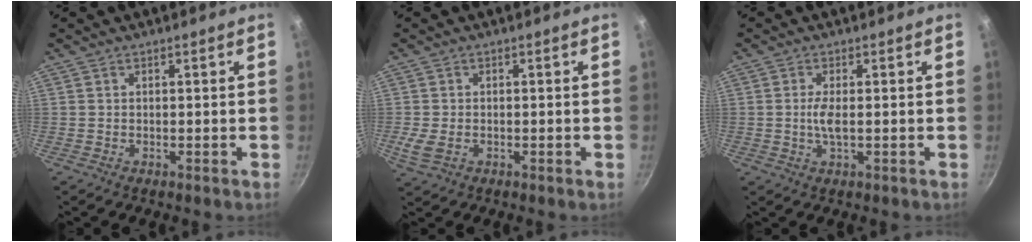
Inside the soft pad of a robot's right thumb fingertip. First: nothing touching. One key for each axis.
{"total": 3.4, "fx": -0.8, "fy": 2.2, "fz": 2.5, "tx": -0.054, "ty": -0.003, "tz": -0.015}
{"total": 3.0, "fx": -0.1, "fy": 0.8, "fz": 2.9, "tx": -0.069, "ty": -0.001, "tz": -0.004}